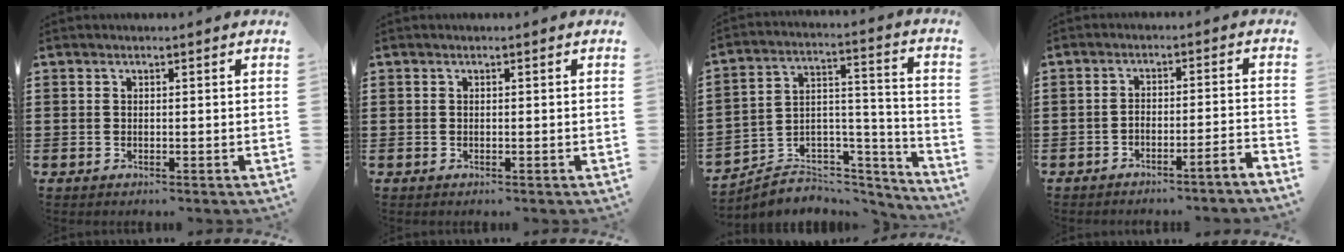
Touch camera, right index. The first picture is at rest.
{"total": 0.0}
{"total": 4.0, "force": [-3.0, 2.6, 0.3], "torque": [-0.016, -0.006, -0.061]}
{"total": 3.2, "force": [-3.0, -0.4, 1.1], "torque": [-0.022, -0.002, -0.064]}